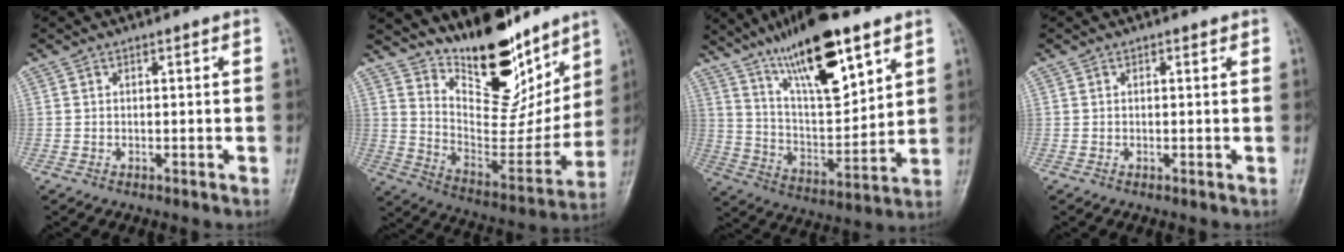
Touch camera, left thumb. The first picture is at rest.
{"total": 22.1, "force": [16.1, 9.4, 11.9], "torque": [-0.129, -0.108, 0.266]}
{"total": 19.0, "force": [11.9, 5.6, 13.7], "torque": [-0.207, -0.055, 0.219]}
{"total": 0.5, "force": [0.4, 0.3, 0.1], "torque": [-0.002, -0.003, 0.004]}